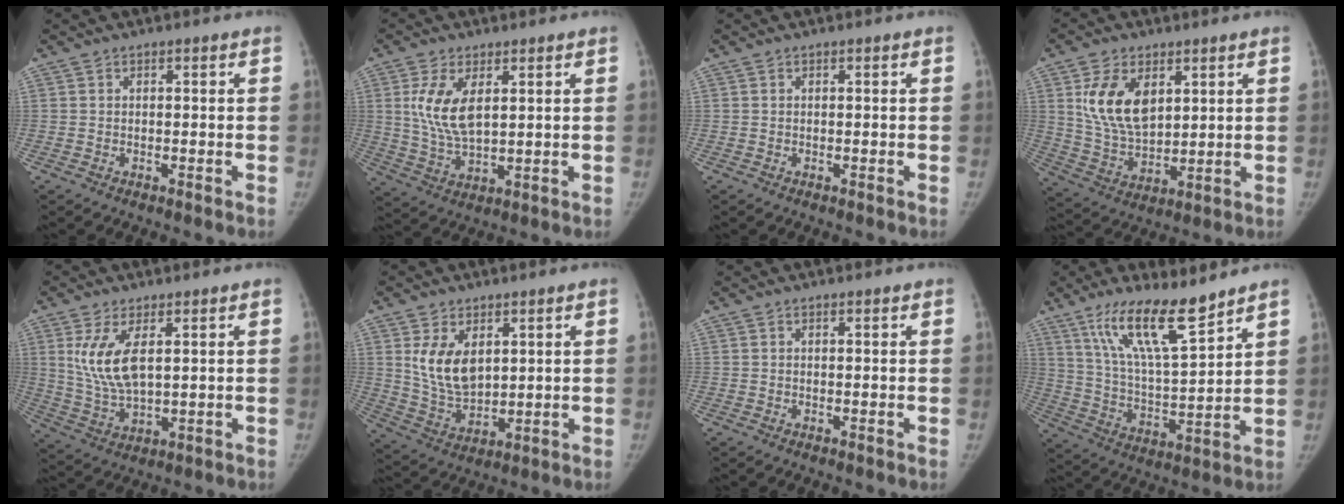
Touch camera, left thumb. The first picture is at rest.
{"total": 9.5, "force": [2.9, 4.7, 7.7], "torque": [-0.150, -0.015, 0.064]}
{"total": 0.0}
{"total": 12.7, "force": [4.6, 7.5, 9.2], "torque": [-0.154, -0.021, 0.101]}
{"total": 9.7, "force": [3.1, 4.2, 8.2], "torque": [-0.165, -0.017, 0.072]}
{"total": 10.1, "force": [3.5, 6.1, 7.2], "torque": [-0.114, -0.023, 0.082]}
{"total": 0.6, "force": [0.4, 0.1, 0.4], "torque": [-0.008, -0.001, 0.007]}
{"total": 15.0, "force": [10.7, 2.9, 10.2], "torque": [-0.170, -0.065, 0.206]}